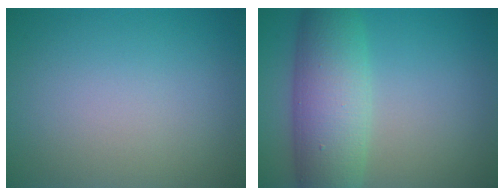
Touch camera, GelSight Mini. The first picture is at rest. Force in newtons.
{"total": 7.6, "press": 7.6, "slide": 0.2}